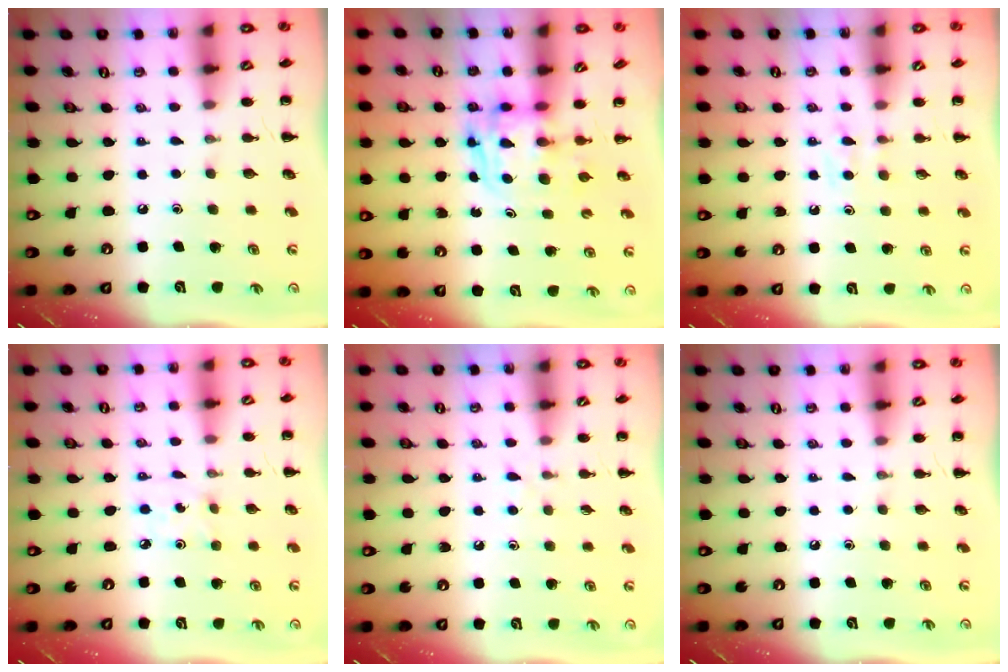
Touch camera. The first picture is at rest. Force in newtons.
{"total": 2.8, "press": 2.8, "slide": 0.2}
{"total": 5.2, "press": 5.0, "slide": 1.5}
{"total": 1.7, "press": 1.6, "slide": 0.6}
{"total": 4.3, "press": 4.1, "slide": 1.6}
{"total": 0.0}